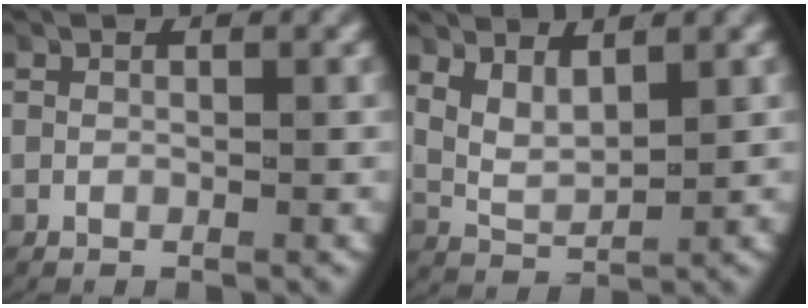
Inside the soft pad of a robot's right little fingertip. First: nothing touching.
{"total": 3.9, "force": [1.4, 2.6, 2.6], "torque": [-0.068, -0.015, 0.029]}